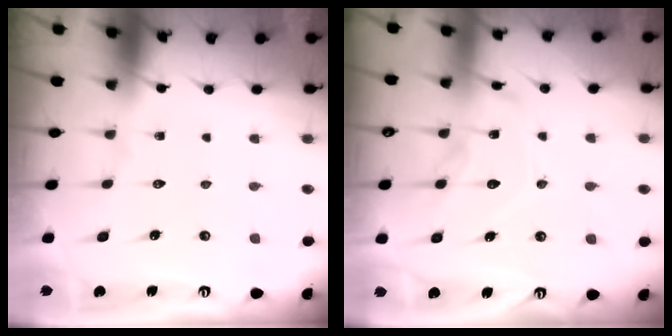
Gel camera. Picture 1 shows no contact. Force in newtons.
{"total": 13.0, "press": 13.0, "slide": 1.1}